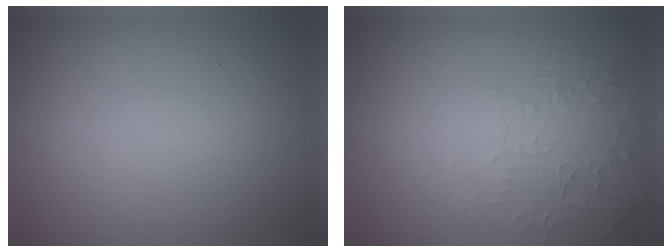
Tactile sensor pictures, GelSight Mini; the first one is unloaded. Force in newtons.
{"total": 1.8, "press": 0.7, "slide": 1.7}